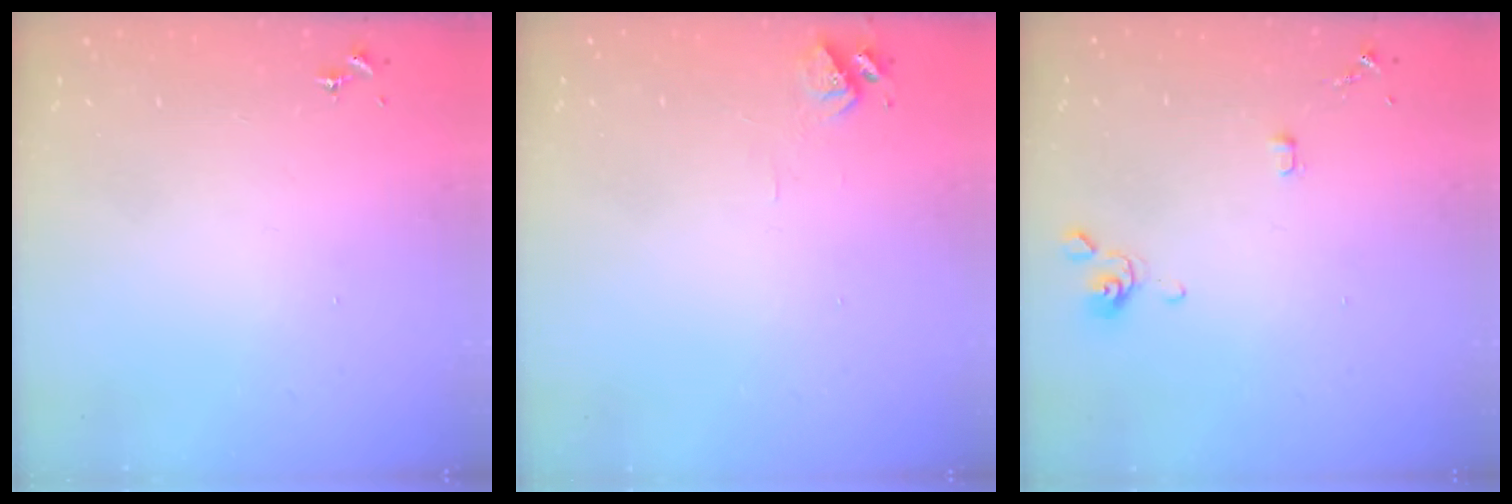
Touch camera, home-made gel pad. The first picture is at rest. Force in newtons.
{"total": 6.4, "press": 6.4, "slide": 0.8}
{"total": 4.0, "press": 4.0, "slide": 0.8}